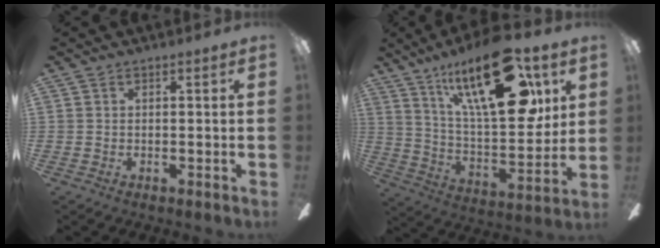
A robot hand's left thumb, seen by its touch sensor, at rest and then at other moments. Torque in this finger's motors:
{"motor_torque": [2.57, 2.45, 1.94, -0.83, 0.15]}